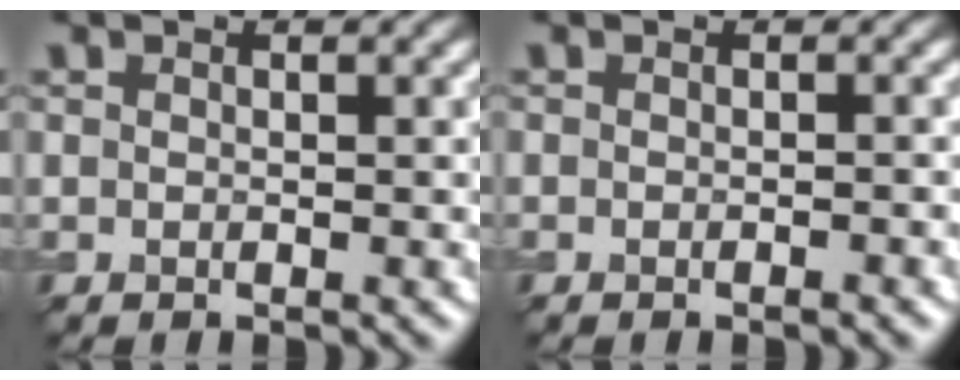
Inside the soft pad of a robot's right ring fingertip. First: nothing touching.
{"total": 0.8, "force": [-0.4, 0.1, 0.7], "torque": [-0.005, 0.004, -0.006]}